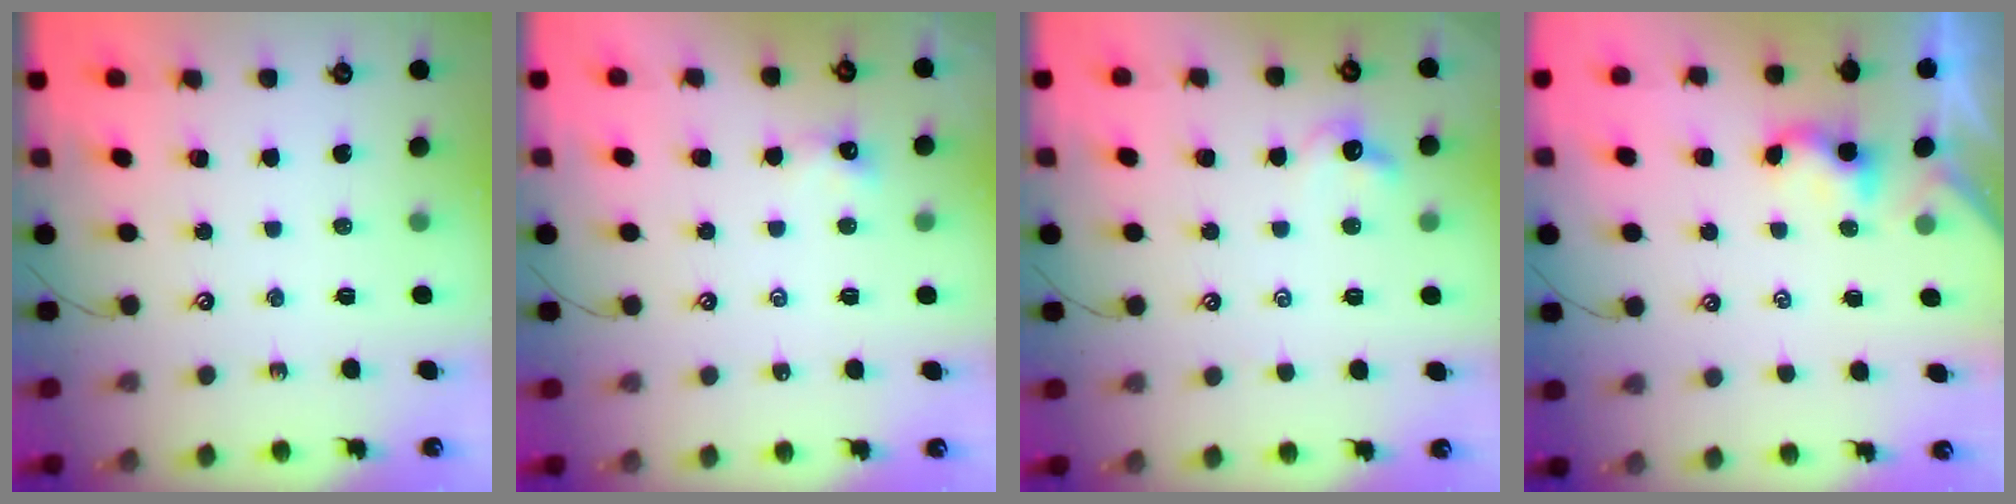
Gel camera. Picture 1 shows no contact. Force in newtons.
{"total": 1.6, "press": 1.6, "slide": 0.4}
{"total": 2.5, "press": 2.4, "slide": 0.6}
{"total": 1.4, "press": 1.4, "slide": 0.2}